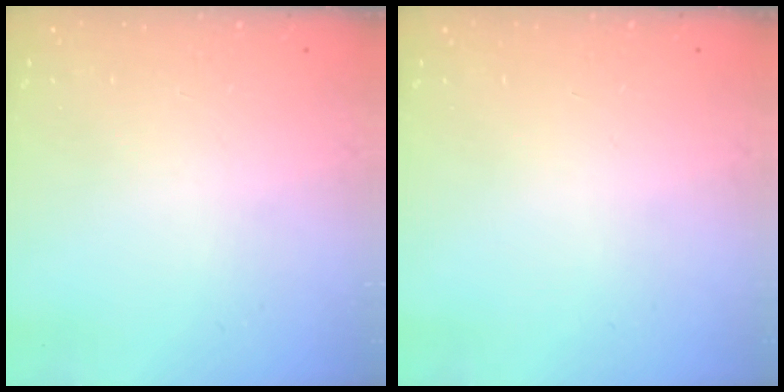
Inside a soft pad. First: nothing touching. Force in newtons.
{"total": 0.0}